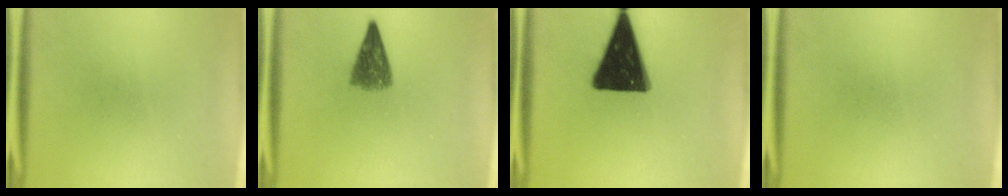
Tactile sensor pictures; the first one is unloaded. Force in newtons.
{"total": 4.8}
{"total": 17.4}
{"total": 0.0}